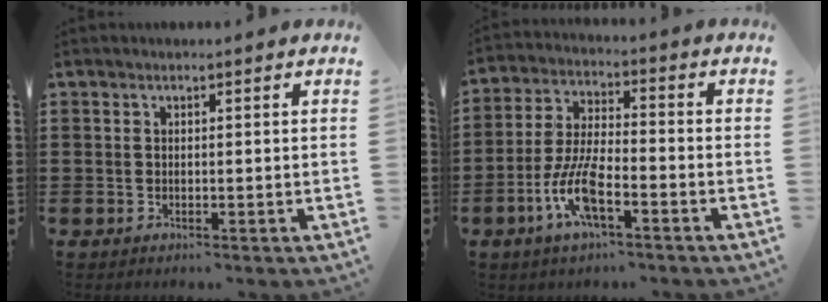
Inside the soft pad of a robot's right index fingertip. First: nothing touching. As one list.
[{"total": 8.7, "force": [-3.9, 2.7, 7.3], "torque": [-0.165, -0.007, -0.076]}]